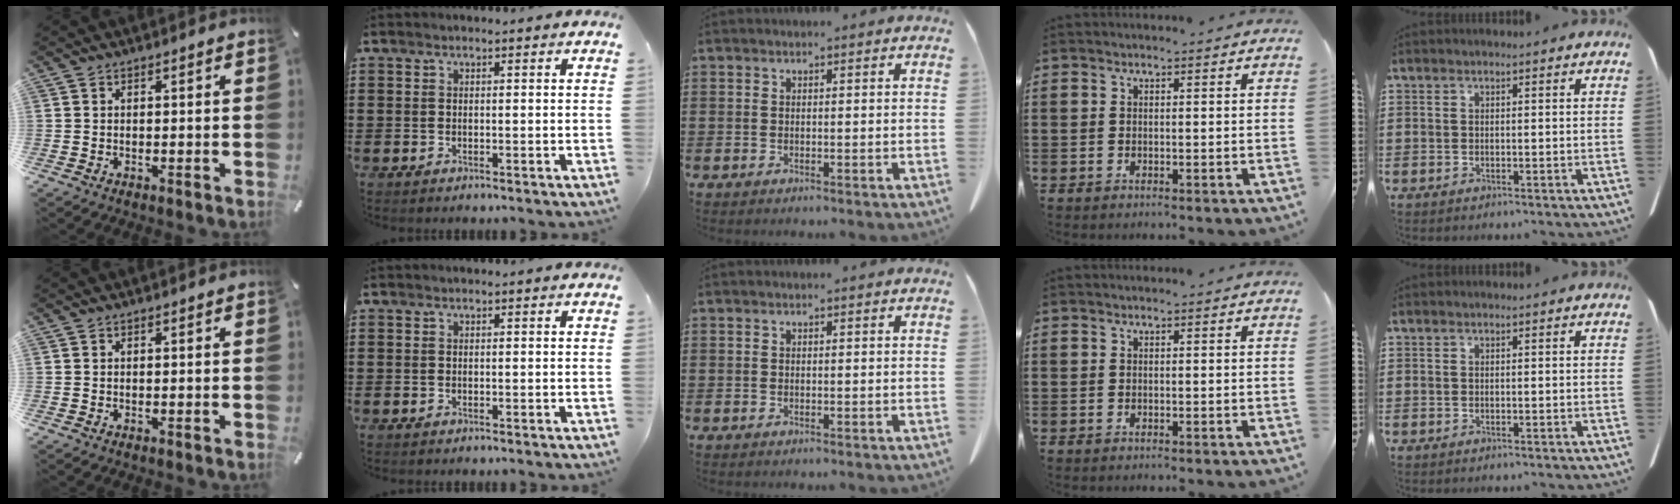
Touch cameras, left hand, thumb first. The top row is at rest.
{}